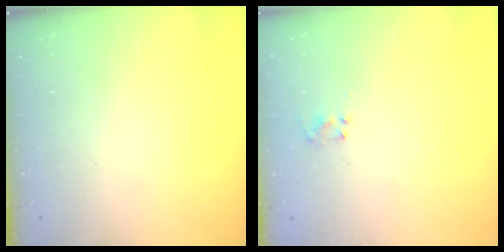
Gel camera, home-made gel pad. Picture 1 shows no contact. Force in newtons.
{"total": 2.3, "press": 2.1, "slide": 0.9}